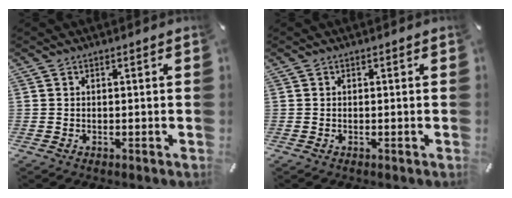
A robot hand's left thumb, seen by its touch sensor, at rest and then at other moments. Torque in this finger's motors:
{"motor_torque": [0.03, 0.13, 0.00, -0.10, 0.00]}